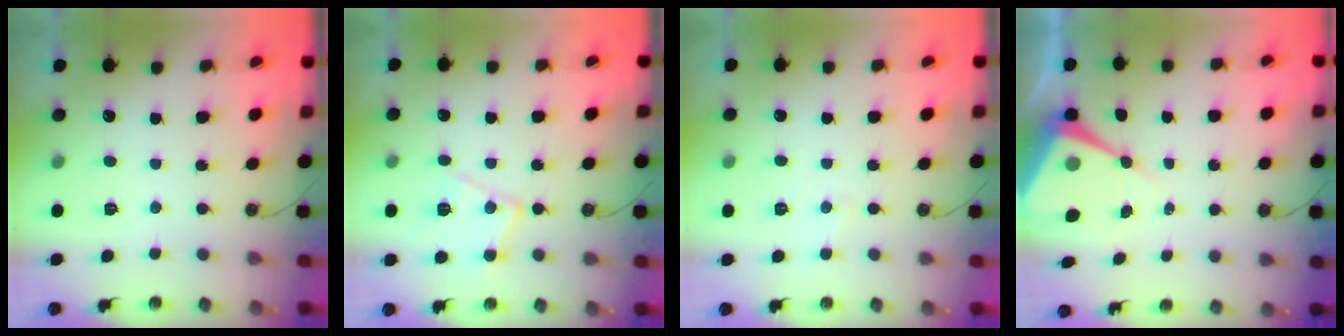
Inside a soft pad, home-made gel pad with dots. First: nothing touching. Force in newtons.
{"total": 12.8, "press": 12.8, "slide": 0.8}
{"total": 3.0, "press": 2.9, "slide": 0.6}
{"total": 10.3, "press": 10.2, "slide": 1.1}